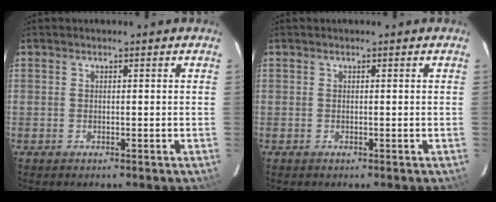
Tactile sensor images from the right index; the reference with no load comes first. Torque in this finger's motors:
{"motor_torque": [0.00, 0.00, 0.00, 0.00]}